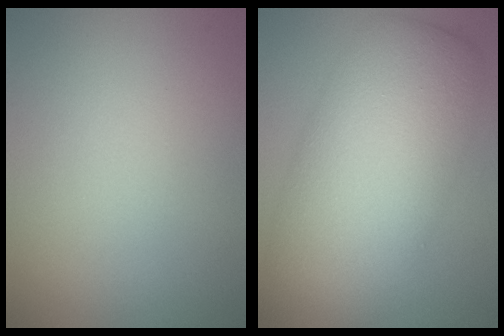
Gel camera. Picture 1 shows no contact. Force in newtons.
{"total": 10.0, "press": 10.0, "slide": 0.5}